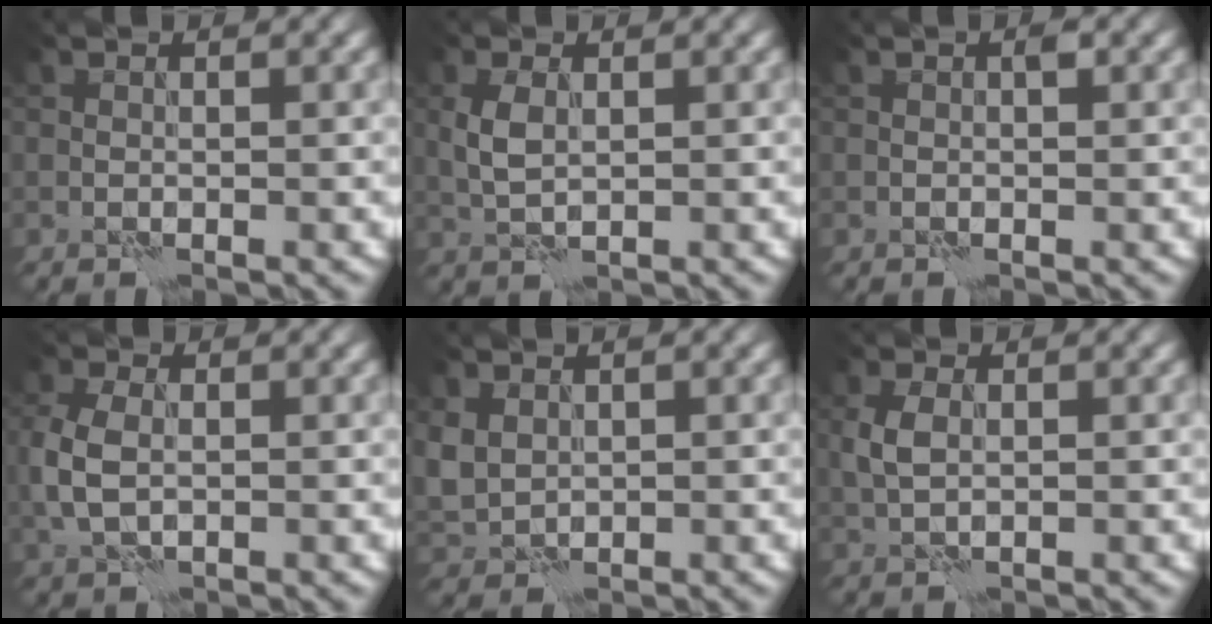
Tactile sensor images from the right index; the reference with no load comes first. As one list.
[{"total": 2.3, "force": [0.4, 1.3, 1.8], "torque": [-0.046, 0.003, 0.010]}, {"total": 0.7, "force": [0.2, 0.2, 0.7], "torque": [-0.009, 0.001, 0.002]}, {"total": 4.0, "force": [-0.3, 2.8, 2.9], "torque": [-0.078, 0.001, -0.009]}, {"total": 2.8, "force": [0.8, 2.4, 1.4], "torque": [-0.042, 0.000, 0.017]}, {"total": 2.3, "force": [0.2, 1.5, 1.7], "torque": [-0.045, 0.005, 0.004]}]